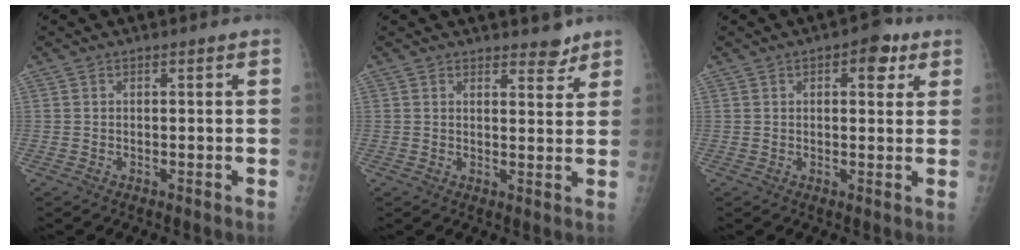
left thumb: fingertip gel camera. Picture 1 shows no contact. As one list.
[{"total": 3.5, "force": [3.0, 1.5, 1.2], "torque": [0.002, -0.022, 0.041]}, {"total": 5.6, "force": [2.6, 3.0, 4.0], "torque": [-0.027, -0.004, 0.026]}]